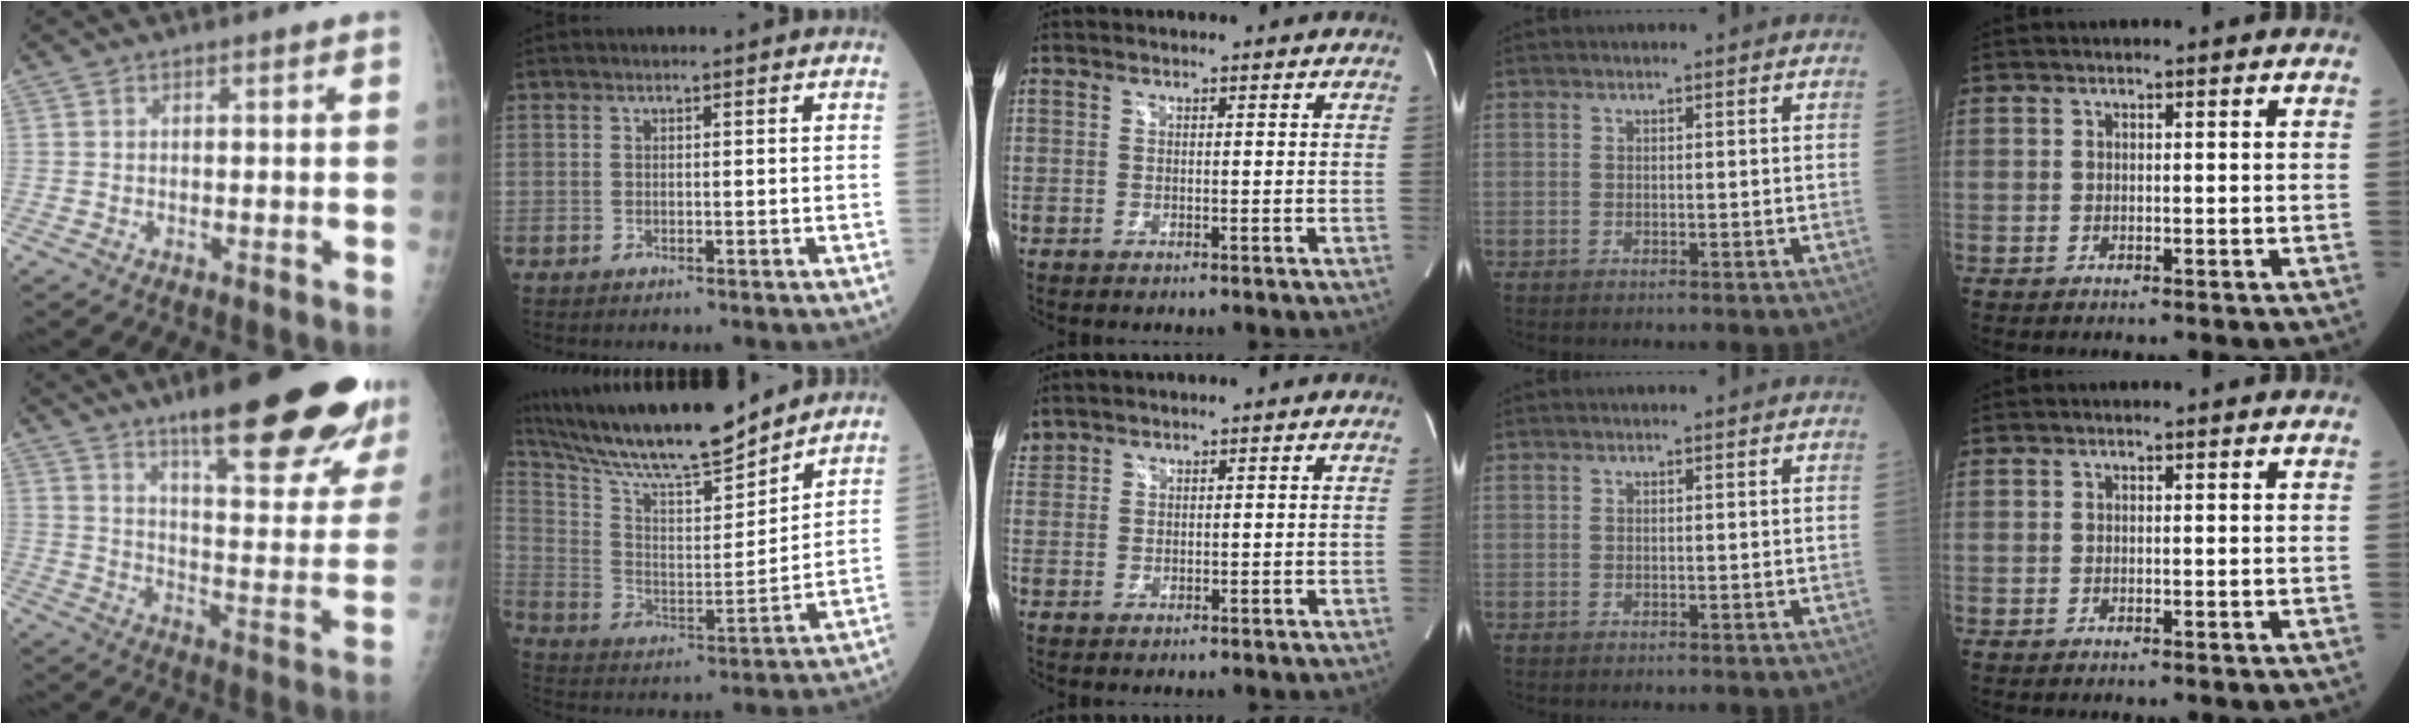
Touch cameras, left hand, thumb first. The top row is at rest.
{"thumb": {"total": 28.5, "force": [19.0, 6.0, 20.3], "torque": [-0.235, -0.082, 0.271]}, "index": {"total": 18.9, "force": [16.7, 1.7, 8.7], "torque": [-0.172, 0.005, 0.292]}, "middle": {"total": 1.8, "force": [1.7, 0.6, -0.1], "torque": [-0.004, 0.013, 0.036]}}